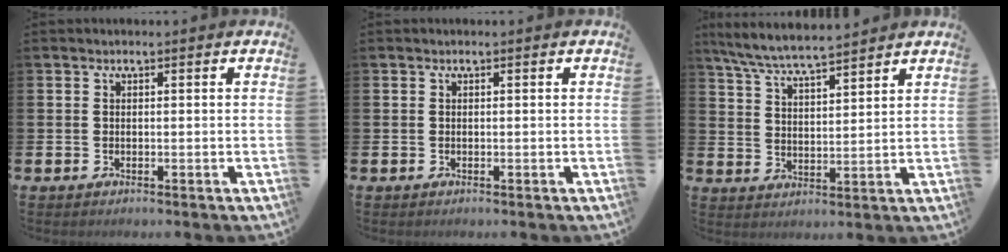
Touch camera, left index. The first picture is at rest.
{"total": 0.0}
{"total": 6.5, "force": [6.2, 0.2, 1.8], "torque": [-0.058, -0.033, 0.110]}